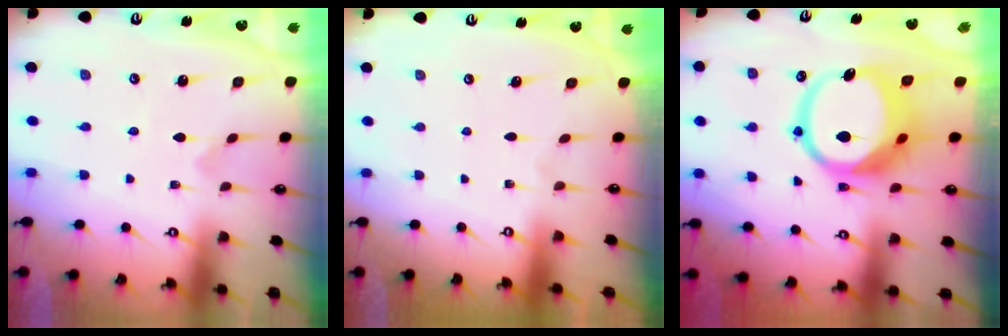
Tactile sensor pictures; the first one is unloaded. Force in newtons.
{"total": 0.0}
{"total": 15.7, "press": 15.6, "slide": 1.4}